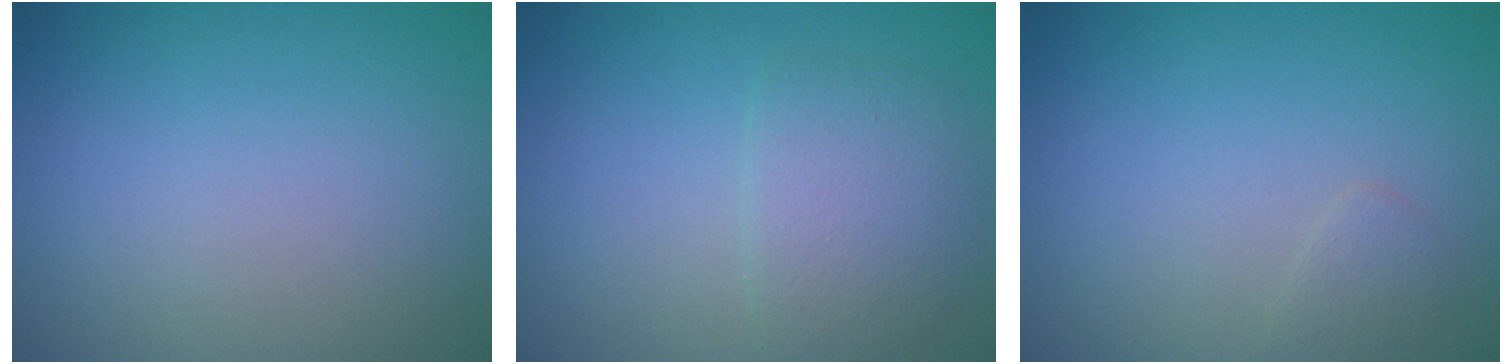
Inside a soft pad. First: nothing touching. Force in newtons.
{"total": 2.9, "press": 2.9, "slide": 0.1}
{"total": 0.8, "press": 0.8, "slide": 0.0}